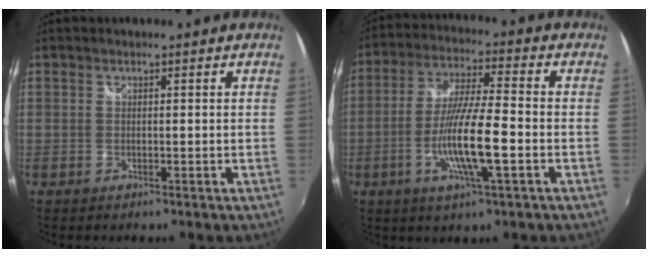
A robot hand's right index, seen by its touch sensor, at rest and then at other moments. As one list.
[{"total": 11.7, "force": [-3.7, 1.2, 11.1], "torque": [-0.217, -0.009, -0.068]}]